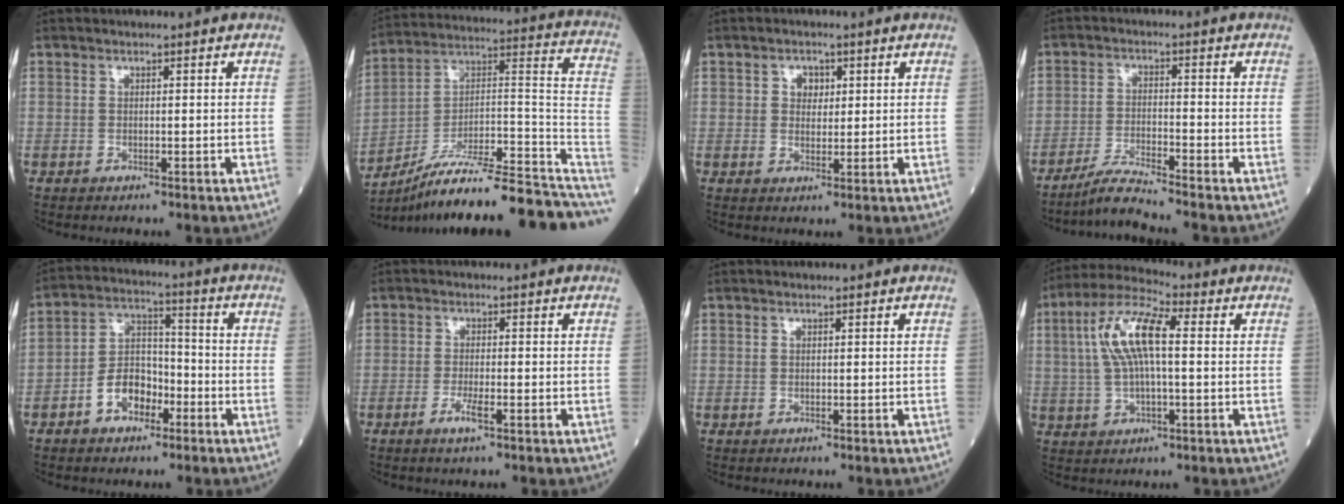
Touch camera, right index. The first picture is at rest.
{"total": 24.2, "force": [-19.7, 3.2, 13.7], "torque": [-0.134, 0.035, -0.301]}
{"total": 2.6, "force": [0.9, 1.9, 1.4], "torque": [-0.022, 0.004, 0.016]}
{"total": 5.3, "force": [-4.8, -1.2, 1.8], "torque": [-0.040, -0.024, -0.092]}
{"total": 7.8, "force": [-3.6, 4.8, 5.0], "torque": [-0.098, 0.025, -0.068]}
{"total": 2.7, "force": [-1.3, 0.2, 2.3], "torque": [-0.046, -0.003, -0.027]}
{"total": 0.0}
{"total": 10.4, "force": [1.5, 2.8, 9.9], "torque": [-0.211, 0.025, 0.026]}